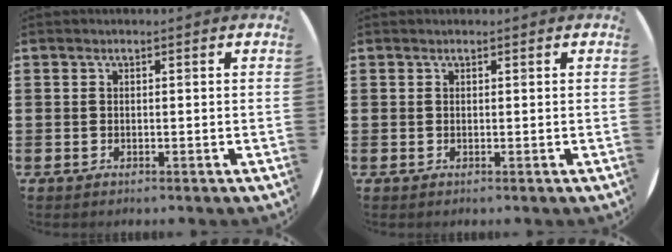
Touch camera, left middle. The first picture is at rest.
{"total": 0.0}